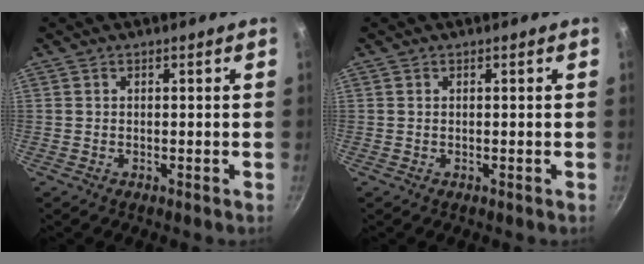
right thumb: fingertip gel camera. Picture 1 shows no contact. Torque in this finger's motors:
{"motor_torque": [-0.36, -0.01, -0.17, 0.17, 0.01]}